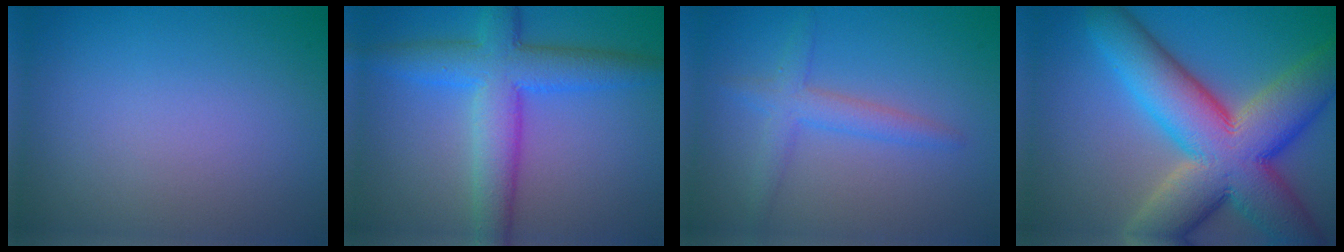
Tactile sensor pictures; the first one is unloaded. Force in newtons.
{"total": 6.9, "press": 6.9, "slide": 0.2}
{"total": 2.6, "press": 2.6, "slide": 0.1}
{"total": 14.3, "press": 14.3, "slide": 0.8}